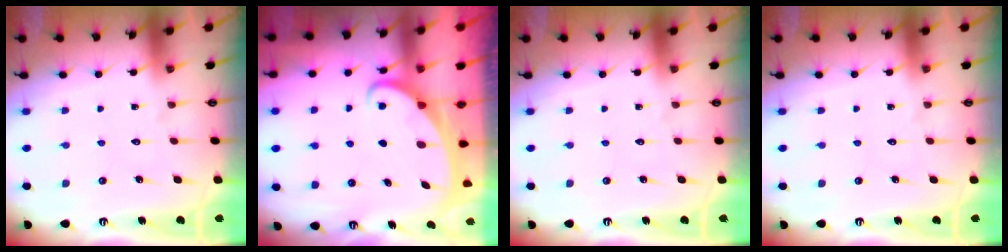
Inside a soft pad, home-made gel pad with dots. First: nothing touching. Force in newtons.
{"total": 2.2, "press": 2.2, "slide": 0.3}
{"total": 0.0}
{"total": 0.0}